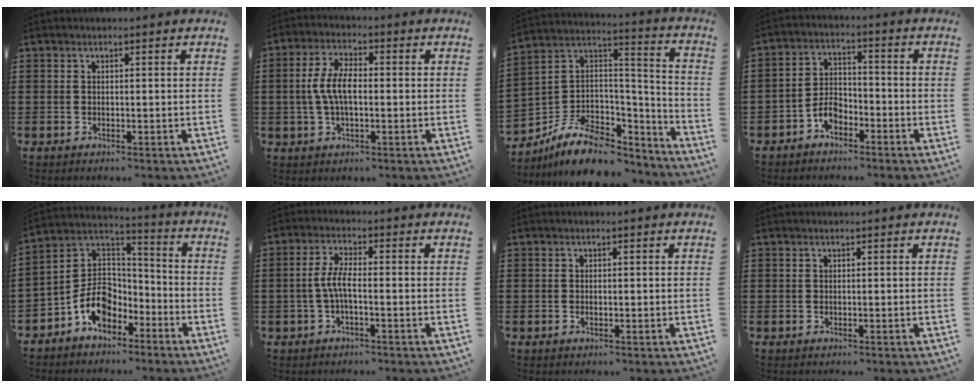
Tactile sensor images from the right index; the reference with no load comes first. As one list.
[{"total": 6.6, "force": [-0.3, 3.0, 5.9], "torque": [-0.135, -0.001, -0.014]}, {"total": 10.5, "force": [-6.9, 6.3, 4.8], "torque": [-0.107, 0.020, -0.126]}, {"total": 4.7, "force": [-3.0, 2.8, 2.3], "torque": [-0.058, 0.008, -0.061]}, {"total": 8.9, "force": [-4.4, 6.4, 4.3], "torque": [-0.106, 0.014, -0.086]}, {"total": 4.3, "force": [-1.1, 1.1, 4.0], "torque": [-0.101, -0.006, -0.030]}, {"total": 0.6, "force": [-0.2, 0.3, 0.5], "torque": [-0.013, -0.002, -0.003]}, {"total": 0.0}]